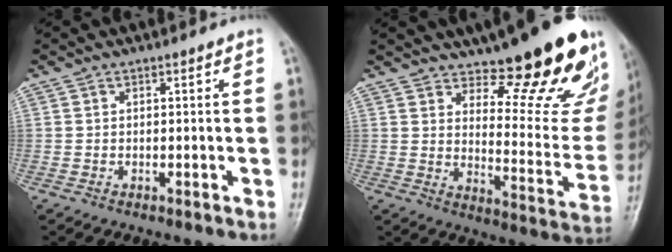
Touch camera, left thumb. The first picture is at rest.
{"total": 20.5, "force": [14.4, 5.9, 13.4], "torque": [-0.133, -0.121, 0.198]}